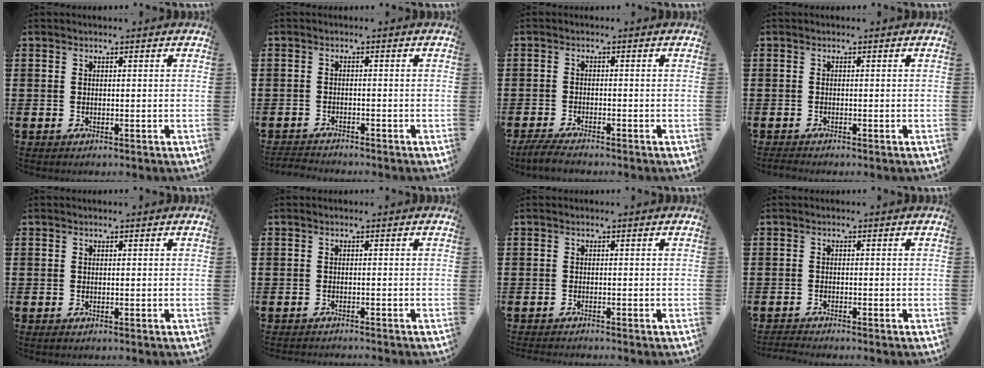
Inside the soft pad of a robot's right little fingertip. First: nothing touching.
{"total": 1.5, "force": [-1.5, 0.0, -0.1], "torque": [-0.003, 0.002, -0.032]}
{"total": 2.0, "force": [-1.8, 0.1, 1.0], "torque": [-0.016, 0.006, -0.034]}
{"total": 0.6, "force": [-0.6, 0.0, 0.2], "torque": [-0.004, -0.001, -0.012]}
{"total": 0.0}
{"total": 0.8, "force": [-0.8, -0.1, -0.1], "torque": [0.001, -0.001, -0.016]}
{"total": 0.6, "force": [-0.6, -0.1, 0.0], "torque": [-0.001, -0.003, -0.013]}
{"total": 1.0, "force": [-1.0, -0.1, 0.1], "torque": [-0.003, 0.000, -0.019]}